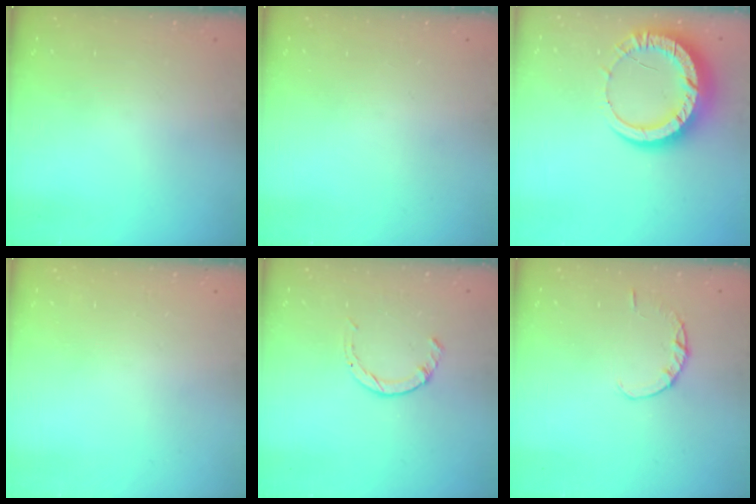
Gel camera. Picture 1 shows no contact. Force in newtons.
{"total": 0.0}
{"total": 13.7, "press": 13.6, "slide": 1.4}
{"total": 2.7, "press": 2.7, "slide": 0.2}
{"total": 1.7, "press": 1.7, "slide": 0.2}
{"total": 1.8, "press": 1.8, "slide": 0.3}